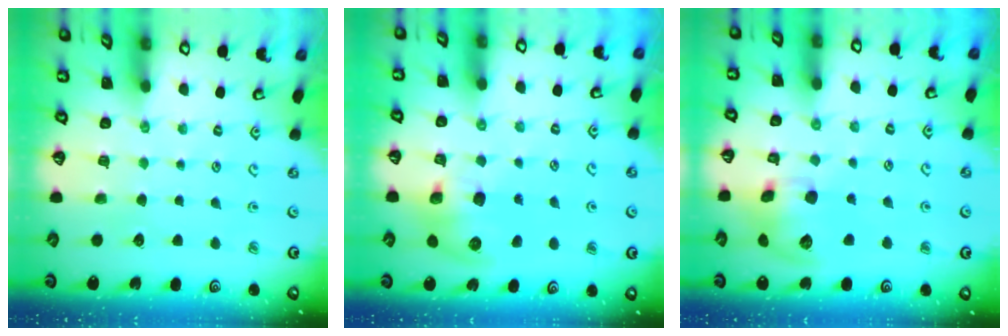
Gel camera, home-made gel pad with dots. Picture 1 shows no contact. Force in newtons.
{"total": 9.6, "press": 9.5, "slide": 1.4}
{"total": 12.1, "press": 12.0, "slide": 1.9}